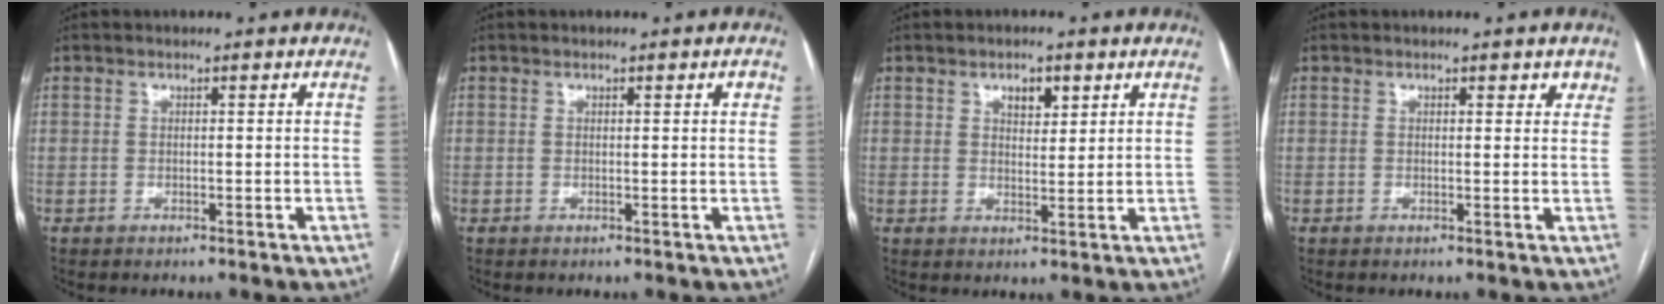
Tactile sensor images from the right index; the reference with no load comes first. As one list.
[{"total": 1.1, "force": [0.5, 0.1, 1.0], "torque": [-0.014, 0.003, 0.004]}, {"total": 3.4, "force": [1.8, 1.6, 2.3], "torque": [-0.035, 0.000, 0.030]}, {"total": 2.0, "force": [1.4, 1.0, 1.1], "torque": [-0.001, 0.002, 0.012]}]